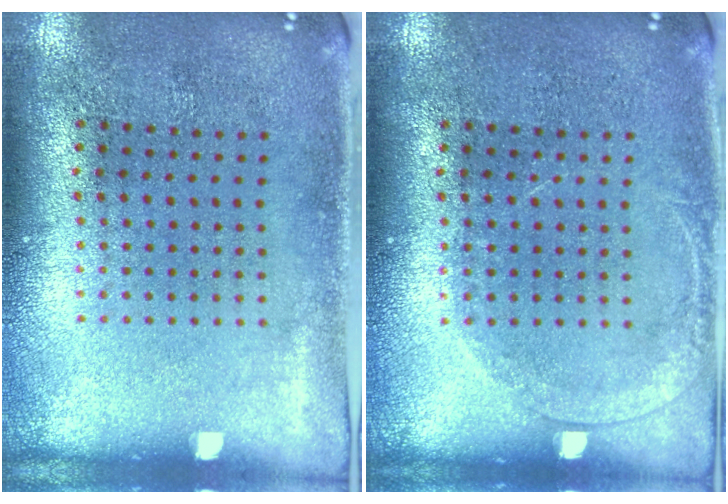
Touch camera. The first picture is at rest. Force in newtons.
{"total": 1.2, "press": 1.1, "slide": 0.1}